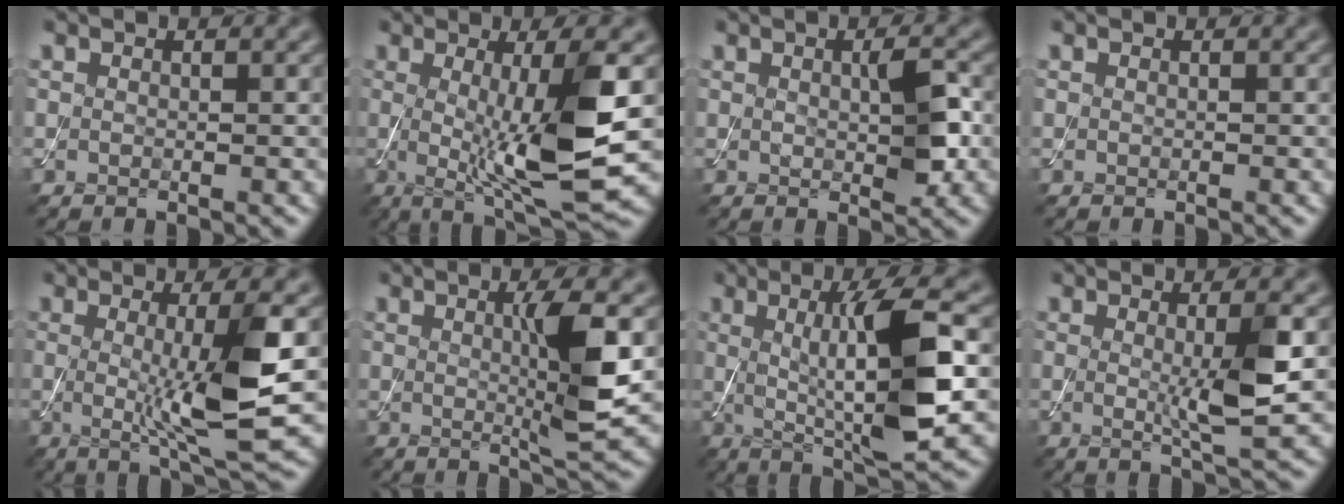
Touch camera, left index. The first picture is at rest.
{"total": 9.9, "force": [-0.1, 2.0, 9.7], "torque": [-0.151, -0.017, 0.009]}
{"total": 3.1, "force": [0.3, 0.8, 3.0], "torque": [-0.052, -0.002, 0.004]}
{"total": 0.0}
{"total": 7.9, "force": [-0.1, 1.3, 7.8], "torque": [-0.124, -0.016, 0.006]}
{"total": 5.3, "force": [0.4, 0.6, 5.2], "torque": [-0.087, -0.008, 0.011]}
{"total": 9.5, "force": [0.3, 1.9, 9.3], "torque": [-0.142, -0.004, 0.011]}
{"total": 4.5, "force": [0.1, 0.6, 4.5], "torque": [-0.077, -0.009, 0.004]}